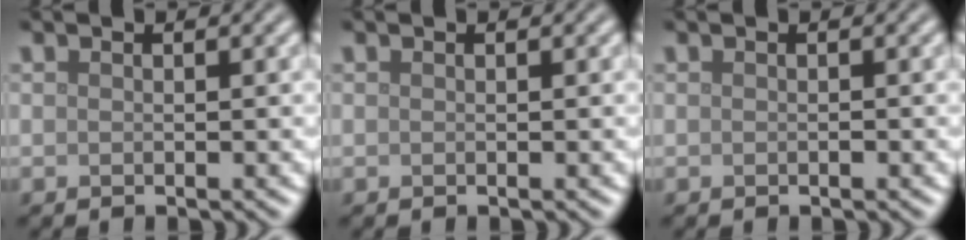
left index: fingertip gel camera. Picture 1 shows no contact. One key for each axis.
{"total": 0.0}
{"total": 0.0}